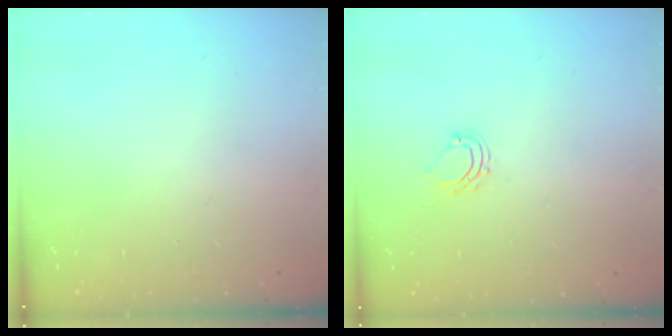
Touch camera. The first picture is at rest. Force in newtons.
{"total": 4.5, "press": 4.4, "slide": 0.6}